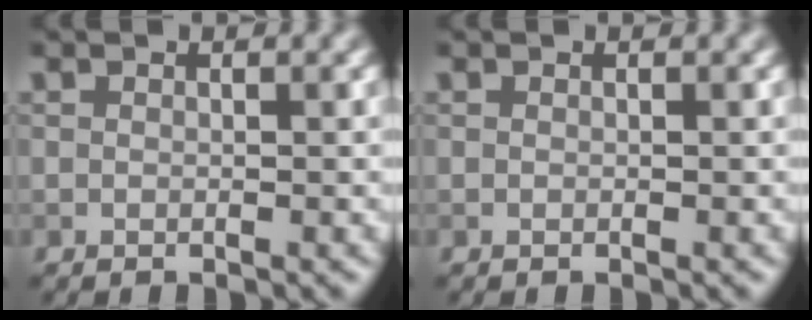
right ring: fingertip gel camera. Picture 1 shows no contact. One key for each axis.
{"total": 0.0}